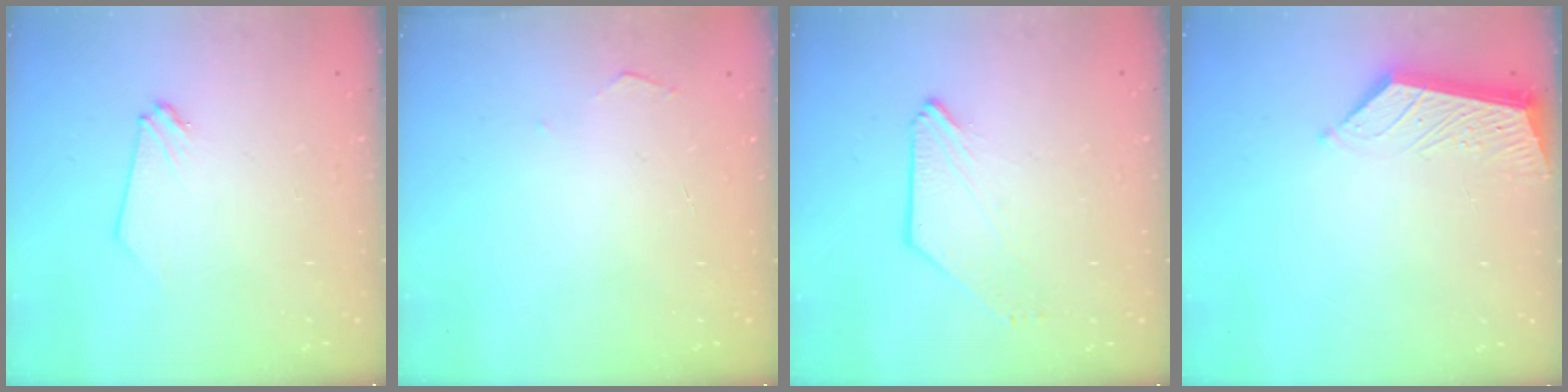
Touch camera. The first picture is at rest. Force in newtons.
{"total": 2.8, "press": 2.8, "slide": 0.4}
{"total": 1.1, "press": 1.0, "slide": 0.4}
{"total": 5.2, "press": 5.2, "slide": 0.2}